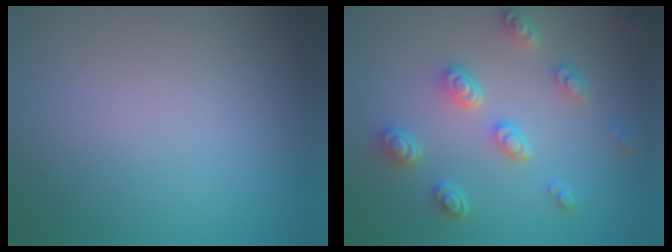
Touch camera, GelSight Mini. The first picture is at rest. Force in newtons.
{"total": 4.5, "press": 3.7, "slide": 2.6}